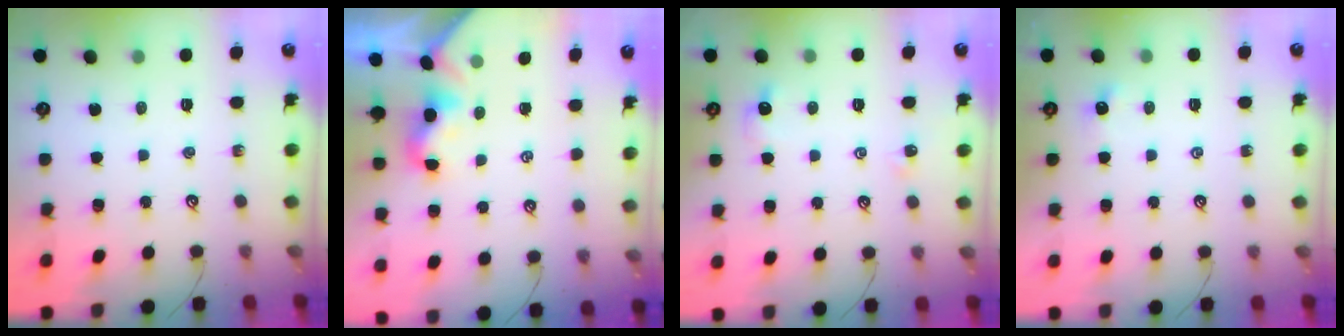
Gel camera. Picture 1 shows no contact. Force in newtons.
{"total": 1.9, "press": 1.8, "slide": 0.5}
{"total": 2.3, "press": 2.3, "slide": 0.6}
{"total": 2.7, "press": 2.7, "slide": 0.4}